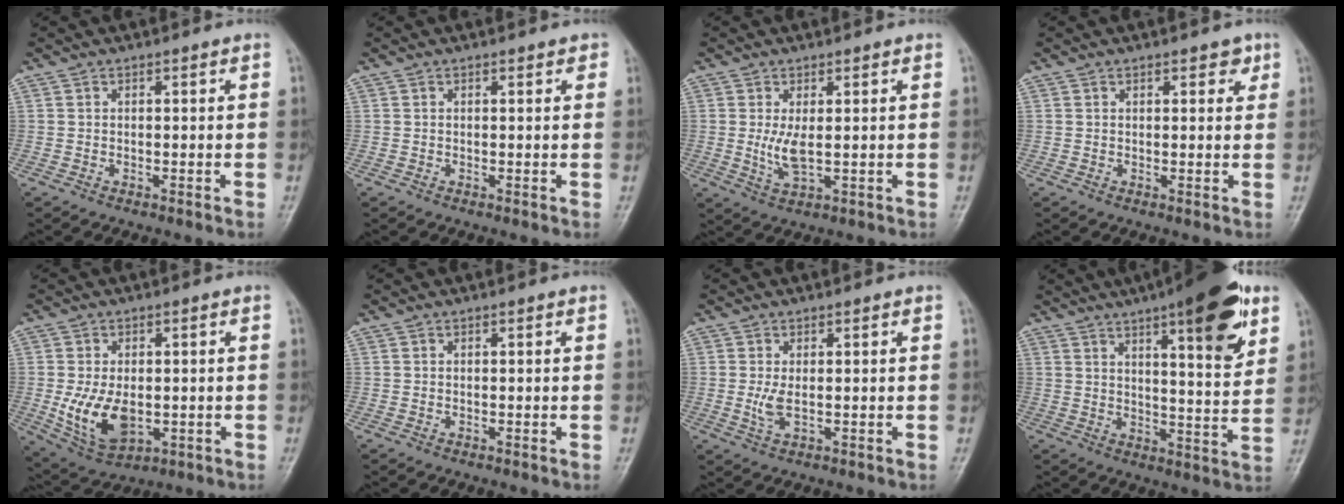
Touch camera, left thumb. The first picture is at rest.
{"total": 1.1, "force": [0.6, 0.5, 0.7], "torque": [-0.005, 0.000, 0.004]}
{"total": 4.4, "force": [0.5, 1.5, 4.1], "torque": [-0.084, -0.013, 0.016]}
{"total": 2.5, "force": [1.4, 1.3, 1.6], "torque": [-0.006, -0.004, 0.016]}
{"total": 10.2, "force": [-1.4, 6.3, 8.0], "torque": [-0.138, -0.010, -0.009]}
{"total": 0.0}
{"total": 3.1, "force": [0.2, 1.2, 2.9], "torque": [-0.060, -0.004, 0.010]}
{"total": 17.5, "force": [9.4, 4.4, 14.1], "torque": [-0.173, -0.039, 0.131]}